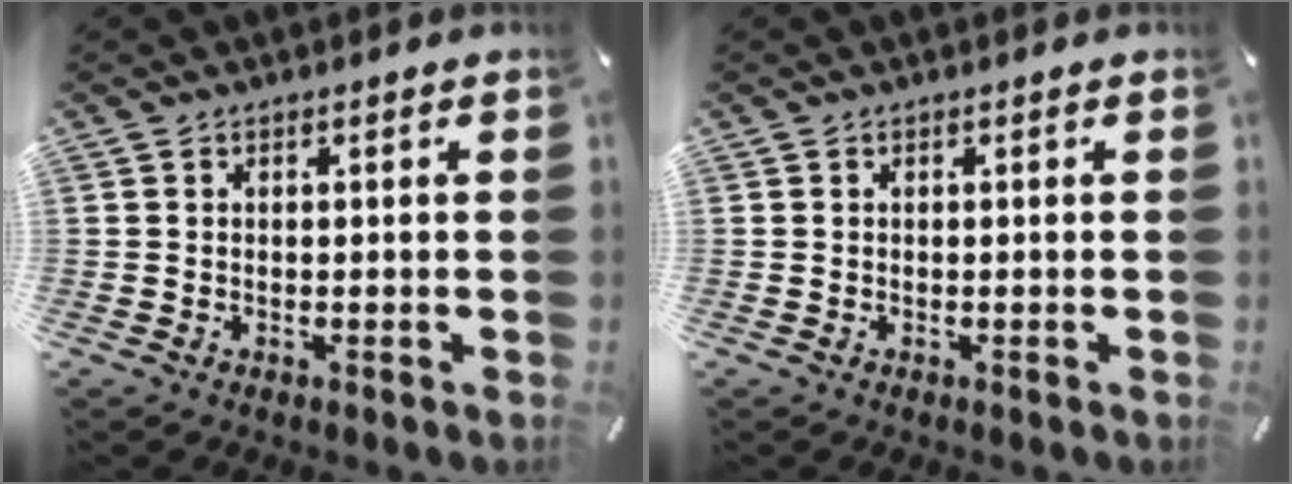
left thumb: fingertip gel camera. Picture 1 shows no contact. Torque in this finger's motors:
{"motor_torque": [0.00, 0.00, 0.00, 0.00, 0.00]}